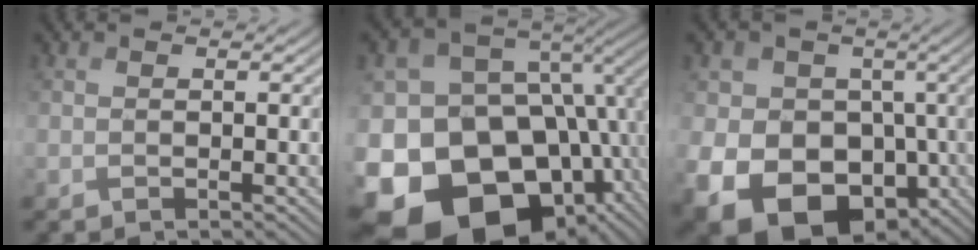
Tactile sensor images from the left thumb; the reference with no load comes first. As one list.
[{"total": 21.7, "force": [-9.1, 14.8, 13.0], "torque": [-0.291, -0.033, -0.150]}, {"total": 17.3, "force": [-5.3, 14.2, 8.5], "torque": [-0.187, -0.034, -0.096]}]